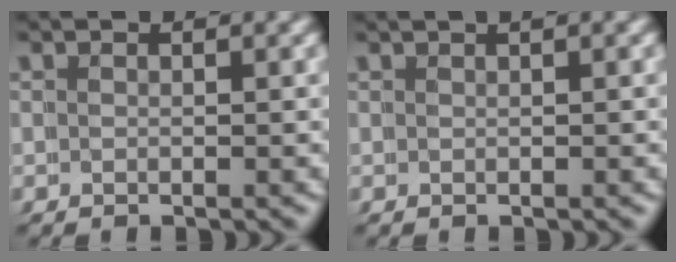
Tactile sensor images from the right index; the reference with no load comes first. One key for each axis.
{"total": 0.8, "fx": 0.4, "fy": 0.0, "fz": 0.7, "tx": -0.004, "ty": 0.007, "tz": 0.005}